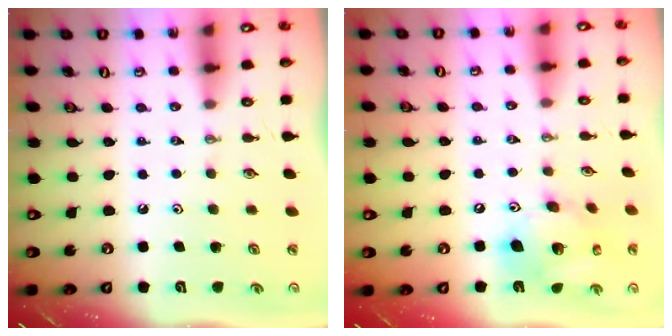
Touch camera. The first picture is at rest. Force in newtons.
{"total": 14.7, "press": 14.5, "slide": 2.5}